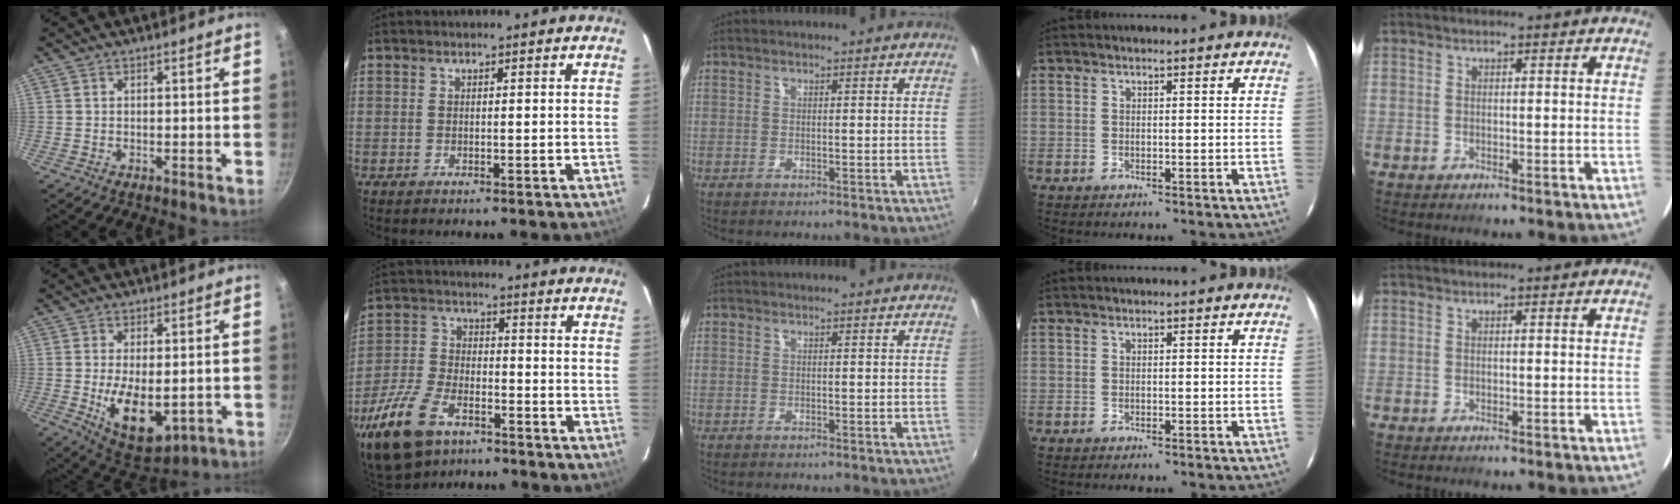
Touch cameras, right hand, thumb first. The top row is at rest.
{"thumb": {"total": 11.7, "force": [-1.9, 6.1, 9.9], "torque": [-0.144, -0.007, -0.010]}, "index": {"total": 15.9, "force": [-9.8, 8.4, 9.2], "torque": [-0.226, -0.019, -0.184]}}